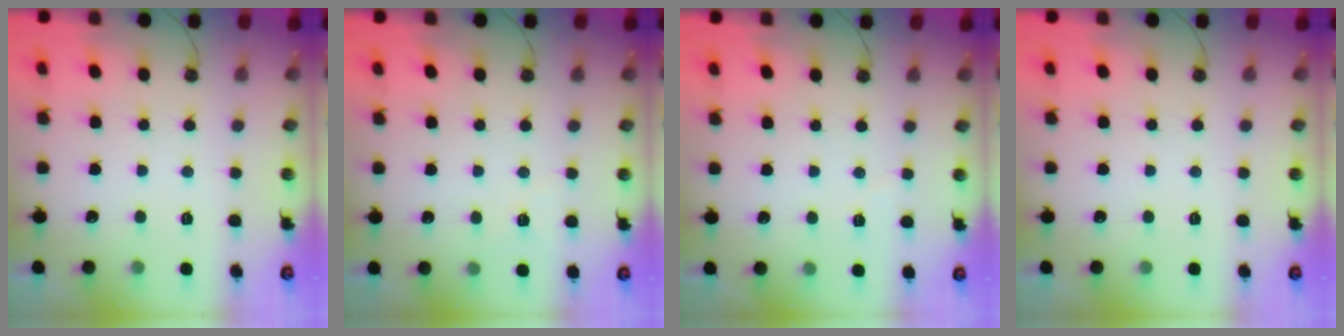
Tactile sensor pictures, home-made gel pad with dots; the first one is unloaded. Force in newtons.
{"total": 3.8, "press": 3.4, "slide": 1.7}
{"total": 3.0, "press": 3.0, "slide": 0.3}
{"total": 0.0}